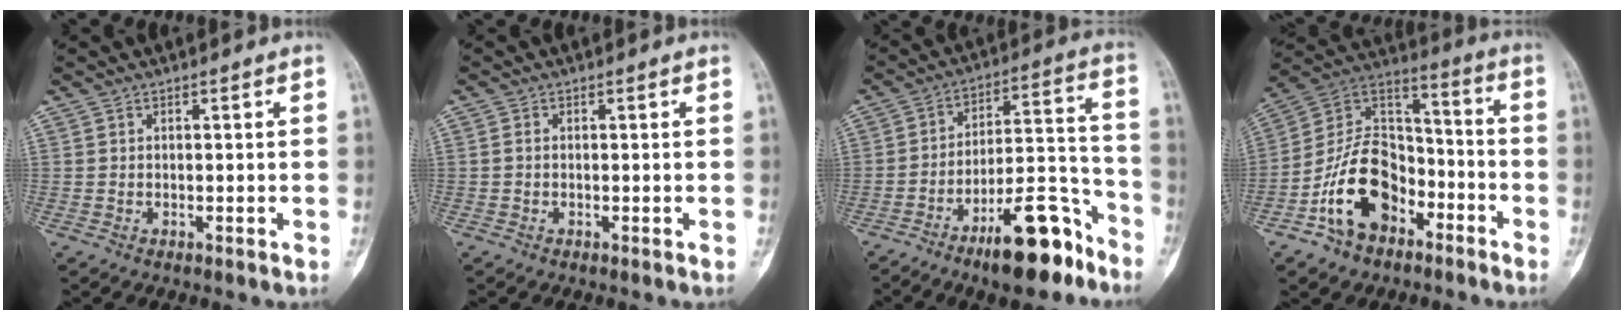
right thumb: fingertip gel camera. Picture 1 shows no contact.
{"total": 0.6, "force": [-0.1, 0.3, 0.4], "torque": [-0.010, 0.000, -0.005]}
{"total": 16.6, "force": [-10.8, 5.4, 11.4], "torque": [-0.155, 0.091, -0.174]}
{"total": 17.1, "force": [-7.9, 11.4, 10.1], "torque": [-0.152, 0.080, -0.146]}